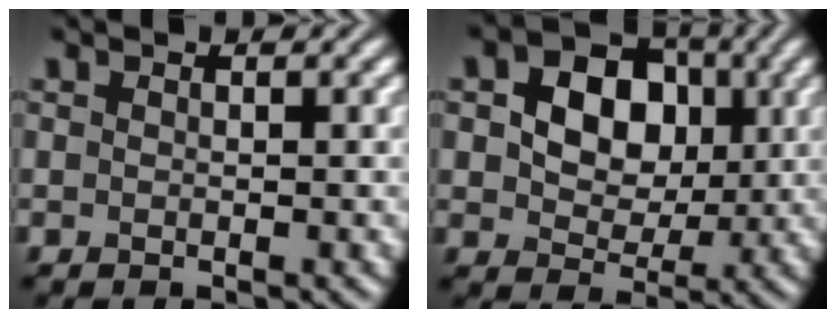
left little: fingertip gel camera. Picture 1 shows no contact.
{"total": 9.6, "force": [2.1, 7.4, 5.7], "torque": [-0.092, 0.029, 0.019]}